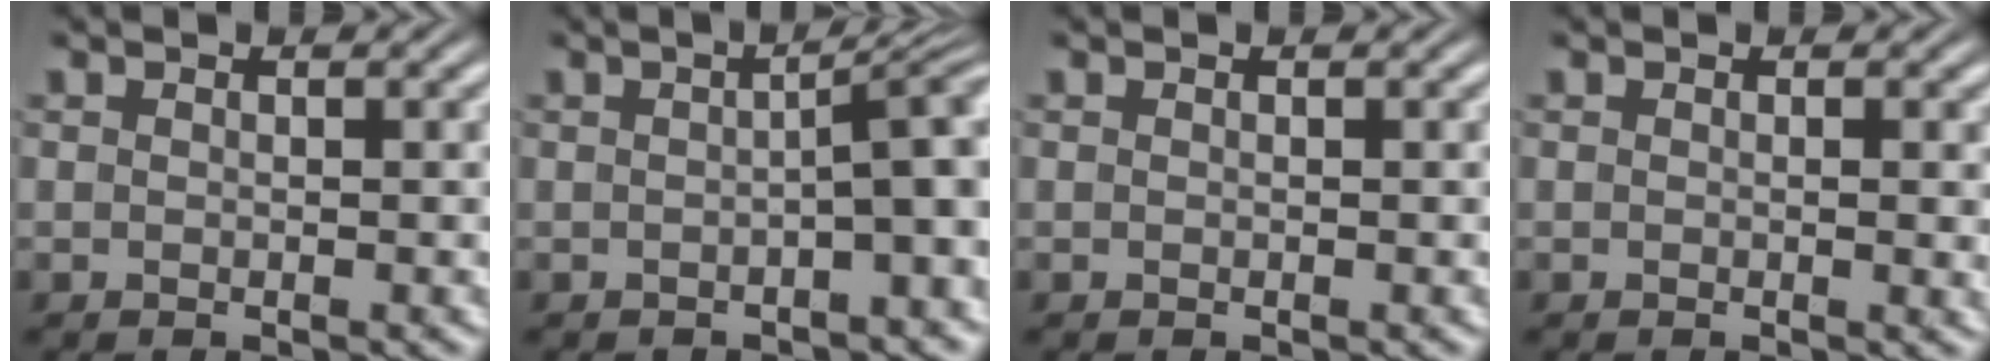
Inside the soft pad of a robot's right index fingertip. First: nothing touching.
{"total": 4.5, "force": [-0.7, 1.4, 4.2], "torque": [-0.035, 0.017, -0.017]}
{"total": 0.0}
{"total": 0.6, "force": [0.2, 0.0, 0.6], "torque": [-0.009, -0.003, 0.000]}